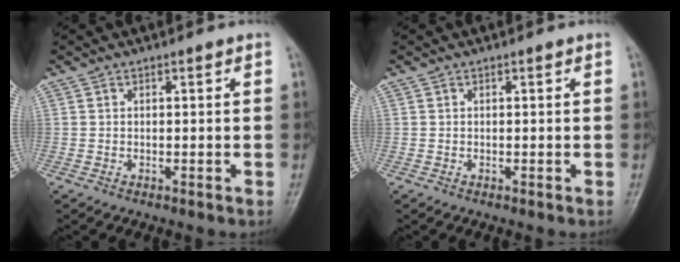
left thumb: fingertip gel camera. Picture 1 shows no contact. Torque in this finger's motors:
{"motor_torque": [0.00, 0.00, -0.06, -0.06, 0.00]}